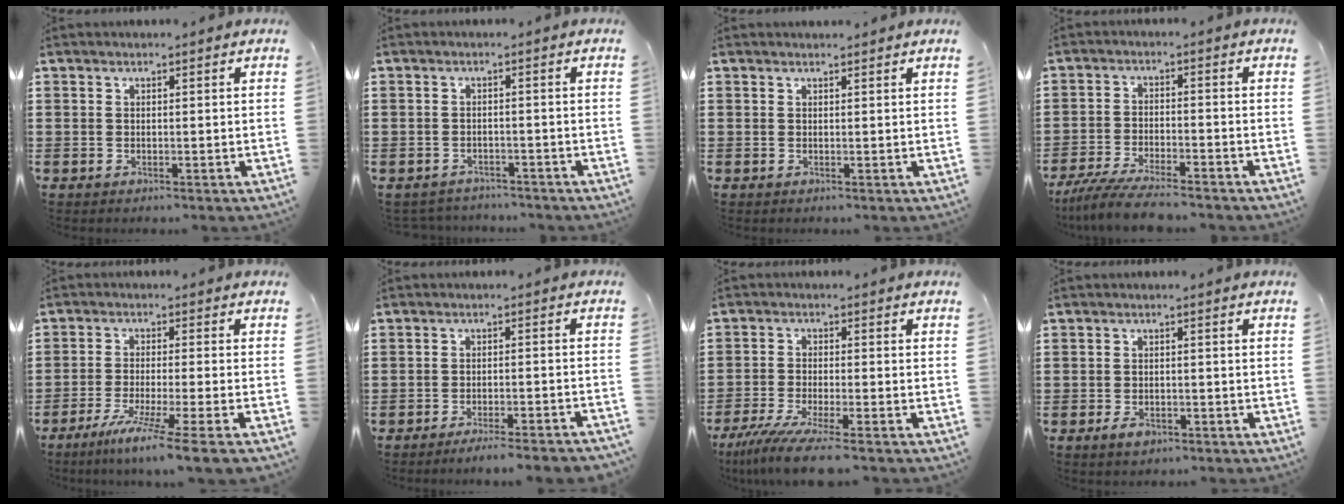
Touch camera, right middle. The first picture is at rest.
{"total": 1.9, "force": [-1.9, 0.3, -0.2], "torque": [-0.004, -0.003, -0.042]}
{"total": 0.5, "force": [0.5, 0.1, 0.0], "torque": [0.006, -0.002, 0.008]}
{"total": 6.1, "force": [-5.6, 0.4, 2.4], "torque": [-0.058, -0.009, -0.107]}
{"total": 6.2, "force": [-4.8, -1.2, 3.8], "torque": [-0.074, -0.027, -0.091]}
{"total": 3.1, "force": [-2.9, -0.5, 1.1], "torque": [-0.018, -0.003, -0.056]}
{"total": 6.6, "force": [-5.4, -0.1, 3.9], "torque": [-0.087, -0.021, -0.102]}
{"total": 1.8, "force": [-1.2, 0.9, 1.1], "torque": [-0.021, -0.001, -0.022]}